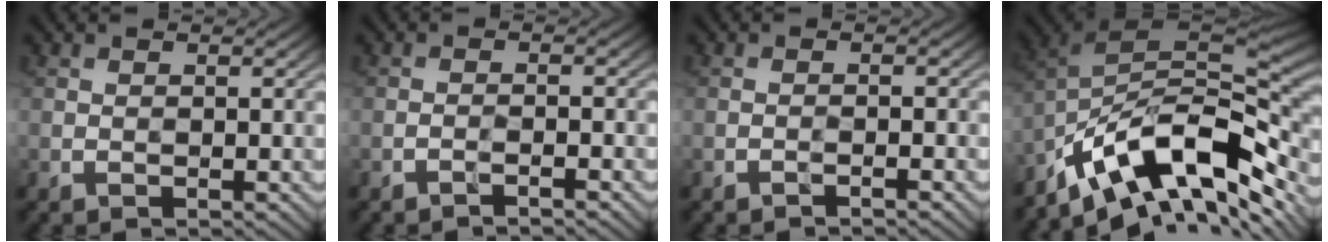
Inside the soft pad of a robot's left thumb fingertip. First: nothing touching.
{"total": 1.5, "force": [-1.2, 0.1, 0.9], "torque": [-0.012, 0.006, -0.030]}
{"total": 1.1, "force": [-0.9, 0.0, 0.7], "torque": [-0.010, 0.004, -0.021]}
{"total": 14.9, "force": [-6.9, 6.9, 11.3], "torque": [-0.212, 0.002, -0.134]}